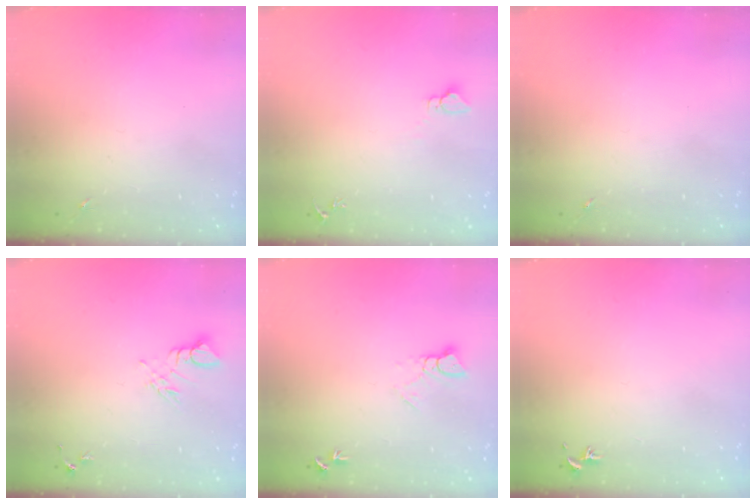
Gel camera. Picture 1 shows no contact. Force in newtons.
{"total": 2.8, "press": 2.8, "slide": 0.2}
{"total": 0.0}
{"total": 6.6, "press": 6.6, "slide": 0.5}
{"total": 4.1, "press": 4.1, "slide": 0.3}
{"total": 0.8, "press": 0.7, "slide": 0.3}